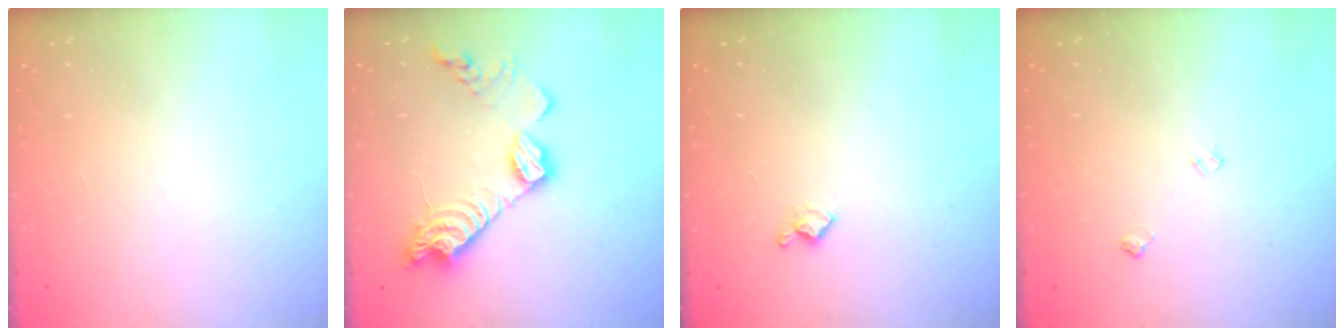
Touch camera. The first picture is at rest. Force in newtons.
{"total": 14.8, "press": 14.8, "slide": 0.8}
{"total": 3.8, "press": 3.8, "slide": 0.6}
{"total": 4.4, "press": 4.4, "slide": 0.6}